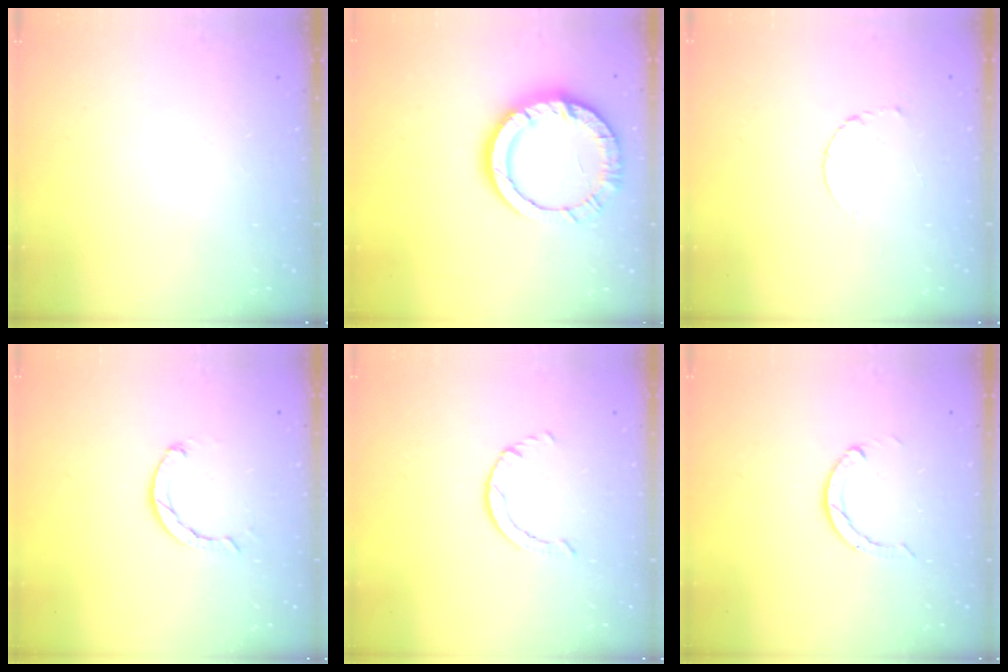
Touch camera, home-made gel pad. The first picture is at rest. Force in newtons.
{"total": 14.3, "press": 14.2, "slide": 1.7}
{"total": 2.6, "press": 2.6, "slide": 0.3}
{"total": 2.4, "press": 2.3, "slide": 0.4}
{"total": 0.8, "press": 0.7, "slide": 0.2}
{"total": 2.2, "press": 2.2, "slide": 0.3}